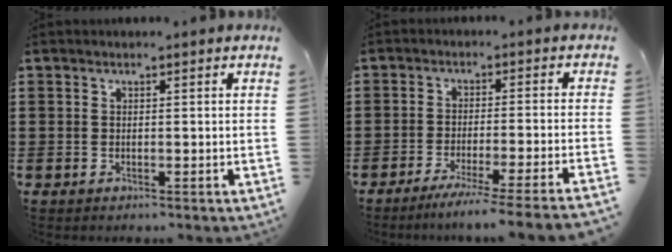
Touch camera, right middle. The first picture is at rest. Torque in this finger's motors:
{"motor_torque": [1.82, -0.32, 0.17, 0.11]}